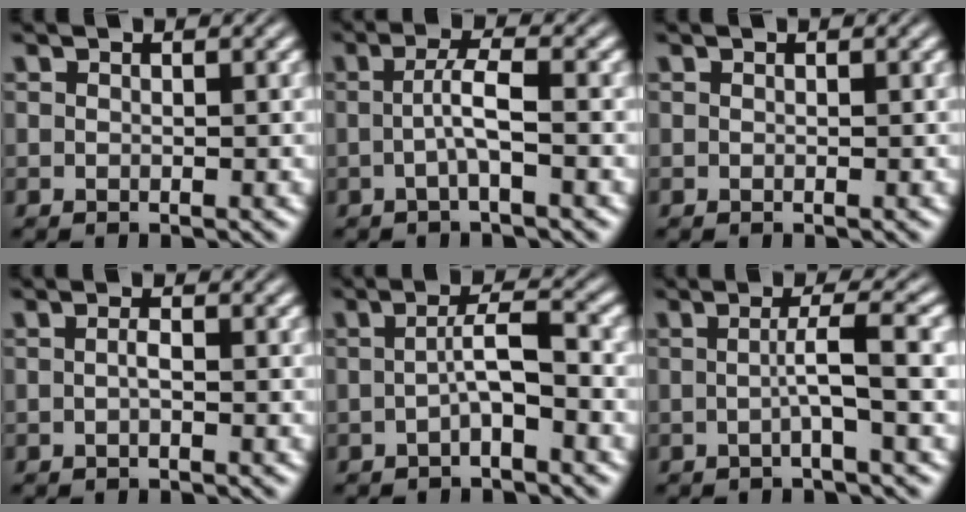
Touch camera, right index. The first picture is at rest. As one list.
[{"total": 2.6, "force": [-0.7, -0.8, 2.3], "torque": [-0.037, 0.001, -0.010]}, {"total": 0.0}, {"total": 1.0, "force": [-0.6, -0.4, 0.7], "torque": [-0.012, -0.004, -0.007]}, {"total": 2.5, "force": [-1.1, -0.7, 2.2], "torque": [-0.028, 0.001, -0.017]}, {"total": 2.7, "force": [-0.5, -1.4, 2.2], "torque": [-0.027, 0.003, -0.008]}]